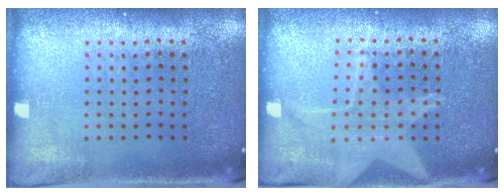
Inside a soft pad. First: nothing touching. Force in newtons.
{"total": 1.3, "press": 1.3, "slide": 0.1}